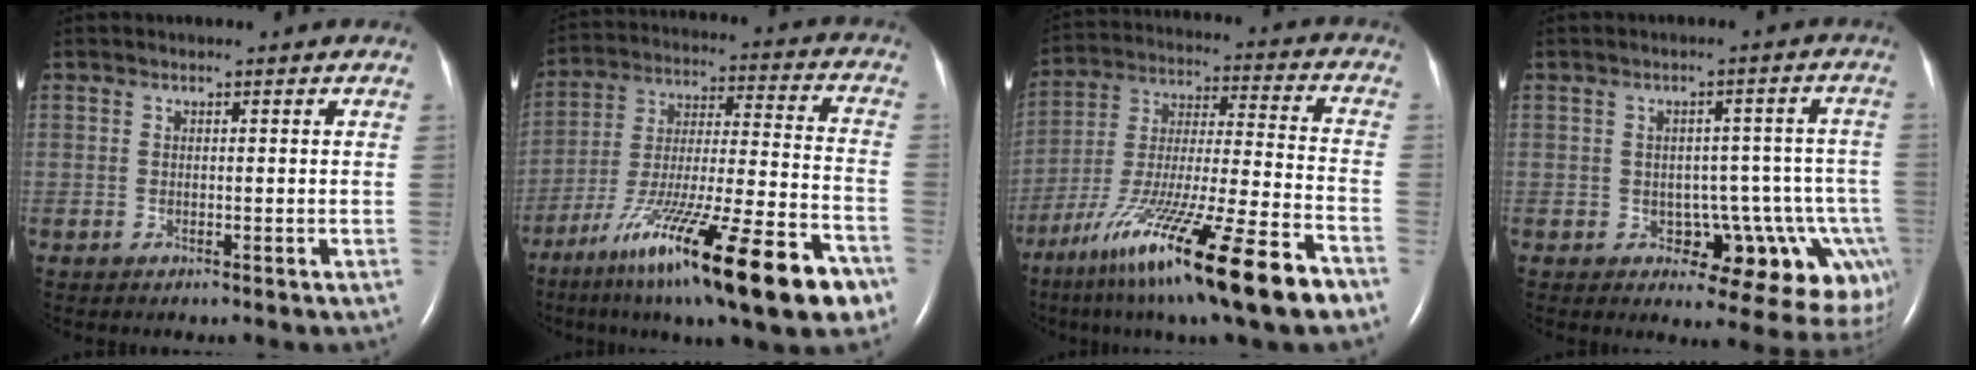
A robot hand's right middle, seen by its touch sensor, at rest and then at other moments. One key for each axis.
{"total": 26.2, "fx": -15.5, "fy": 2.9, "fz": 21.0, "tx": -0.294, "ty": -0.038, "tz": -0.259}
{"total": 23.4, "fx": -14.4, "fy": 1.2, "fz": 18.4, "tx": -0.299, "ty": -0.052, "tz": -0.252}
{"total": 11.4, "fx": -4.7, "fy": 6.1, "fz": 8.4, "tx": -0.064, "ty": 0.029, "tz": -0.052}